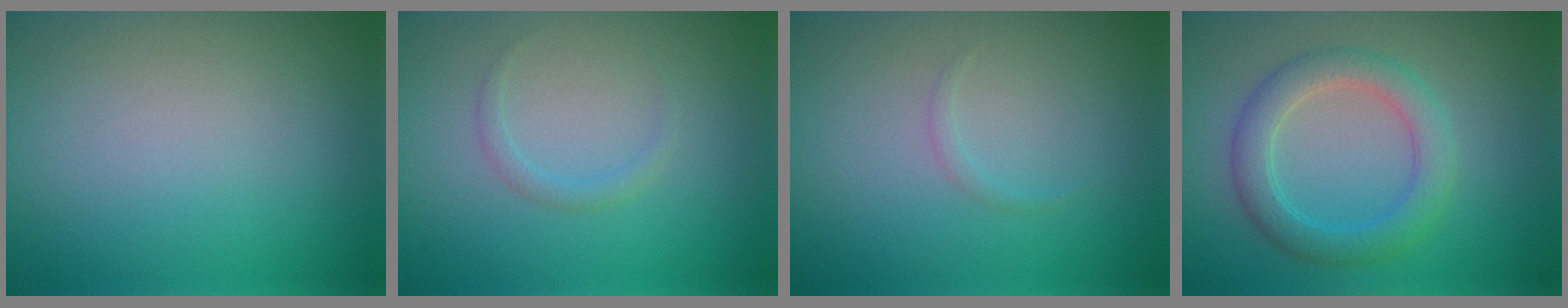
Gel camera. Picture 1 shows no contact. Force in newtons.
{"total": 1.0, "press": 1.0, "slide": 0.0}
{"total": 0.5, "press": 0.5, "slide": 0.0}
{"total": 3.9, "press": 3.9, "slide": 0.0}